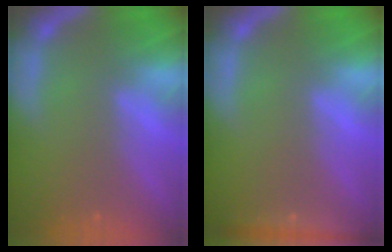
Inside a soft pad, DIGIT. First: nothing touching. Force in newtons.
{"total": 3.0}